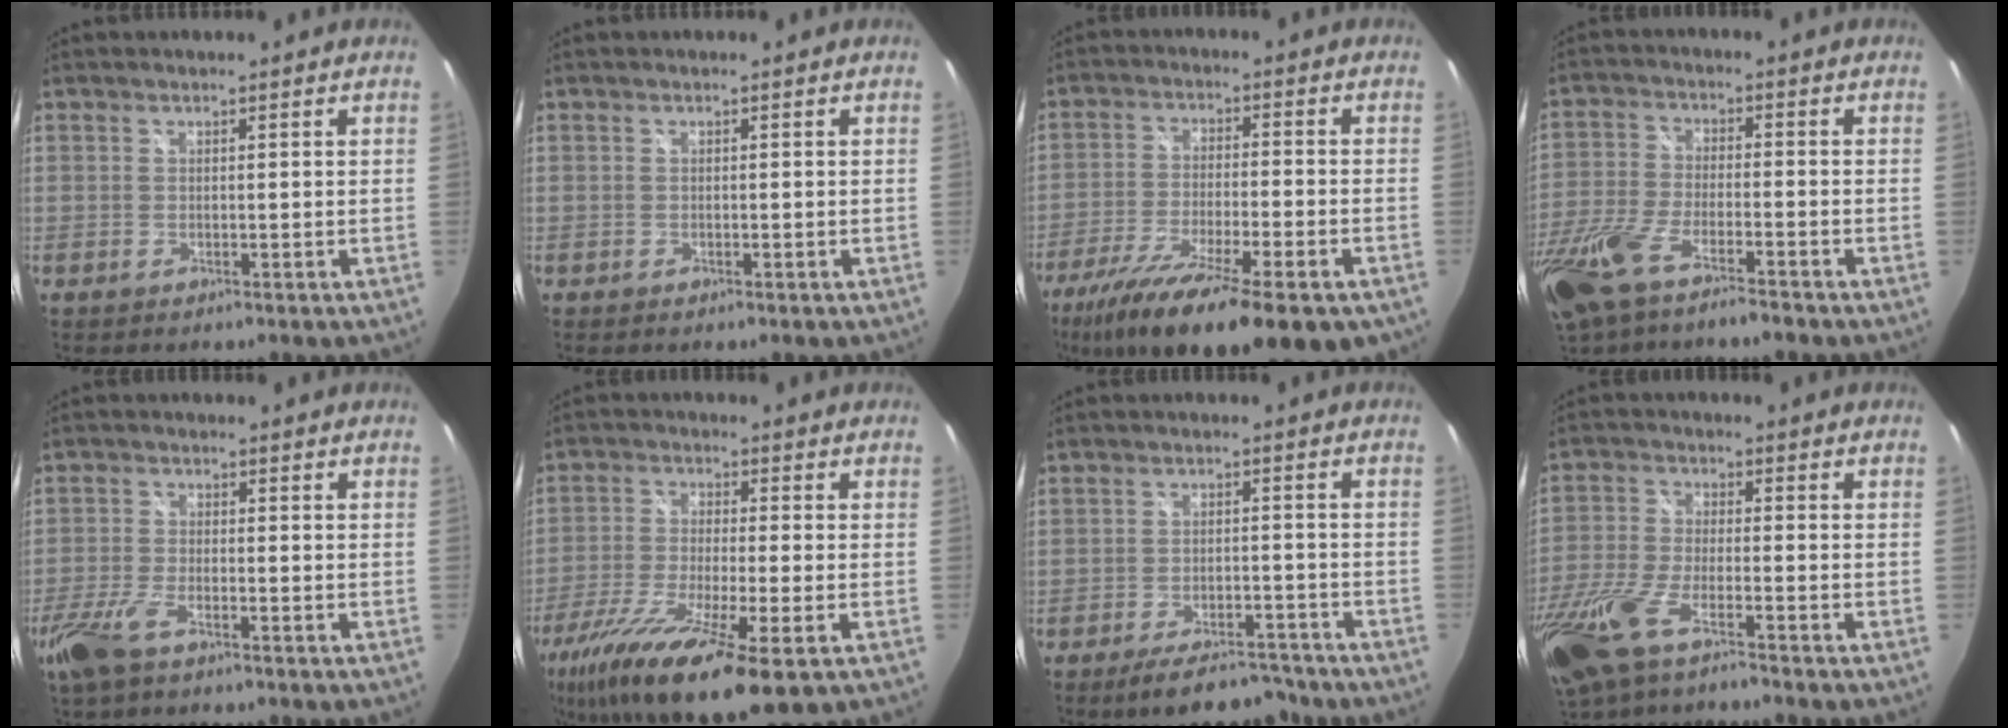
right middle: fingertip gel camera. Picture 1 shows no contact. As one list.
[{"total": 0.0}, {"total": 21.6, "force": [-14.5, 5.2, 15.2], "torque": [-0.275, -0.061, -0.231]}, {"total": 14.3, "force": [-10.2, 3.9, 9.3], "torque": [-0.220, -0.039, -0.198]}, {"total": 7.3, "force": [-4.8, 2.6, 4.9], "torque": [-0.127, -0.015, -0.096]}, {"total": 18.0, "force": [-10.1, 3.6, 14.5], "torque": [-0.289, -0.066, -0.181]}, {"total": 9.5, "force": [-8.0, 3.0, 4.0], "torque": [-0.083, 0.005, -0.114]}, {"total": 14.3, "force": [-9.9, 3.7, 9.6], "torque": [-0.224, -0.040, -0.197]}]